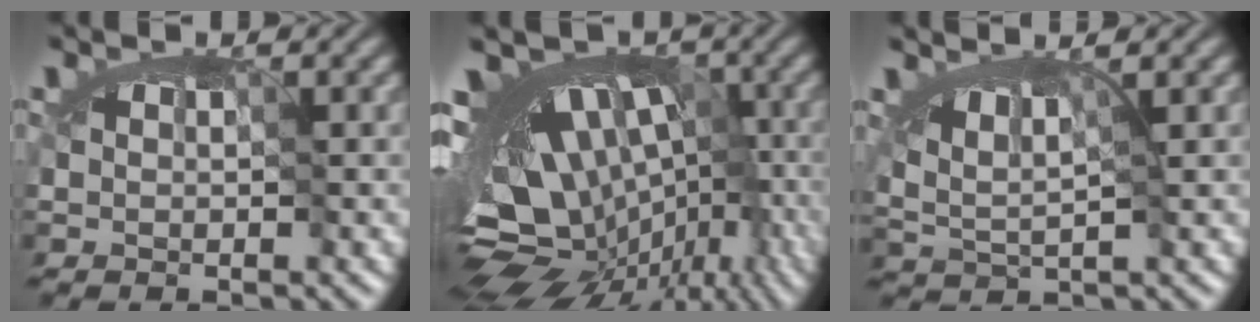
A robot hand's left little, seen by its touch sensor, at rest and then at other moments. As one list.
[{"total": 12.3, "force": [-5.7, 6.3, 8.8], "torque": [-0.075, -0.008, -0.080]}, {"total": 2.1, "force": [0.1, 0.8, 2.0], "torque": [-0.023, 0.001, -0.004]}]